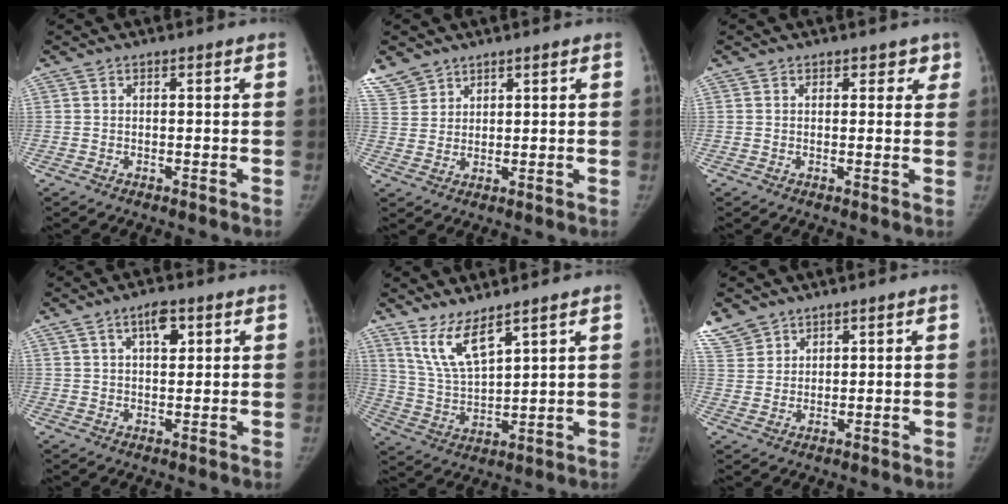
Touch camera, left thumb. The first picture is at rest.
{"total": 5.5, "force": [4.3, 3.3, 0.8], "torque": [0.002, -0.012, 0.094]}
{"total": 2.5, "force": [1.6, 1.7, 0.9], "torque": [0.026, -0.005, 0.014]}
{"total": 4.8, "force": [2.3, 2.1, 3.7], "torque": [-0.048, -0.008, 0.037]}
{"total": 8.5, "force": [6.3, 1.9, 5.4], "torque": [-0.103, -0.046, 0.141]}
{"total": 6.5, "force": [5.0, 3.9, 1.2], "torque": [-0.013, -0.011, 0.111]}